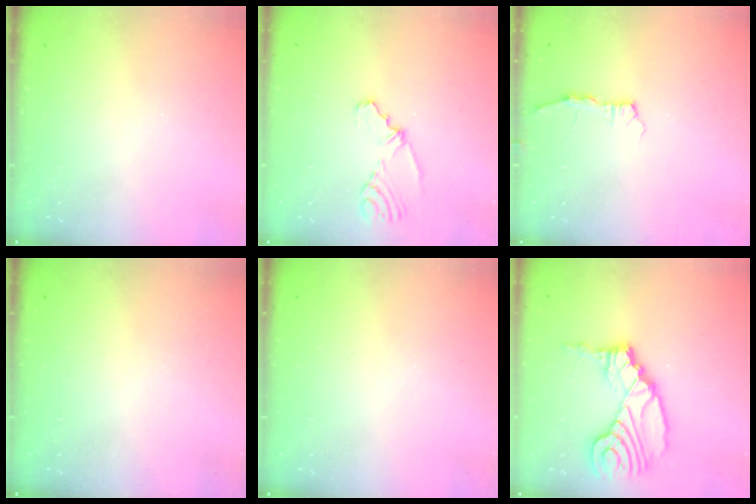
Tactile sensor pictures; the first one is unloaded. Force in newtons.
{"total": 4.6, "press": 1.9, "slide": 4.2}
{"total": 2.6, "press": 2.6, "slide": 0.3}
{"total": 0.0}
{"total": 0.0}
{"total": 14.8, "press": 14.7, "slide": 1.9}